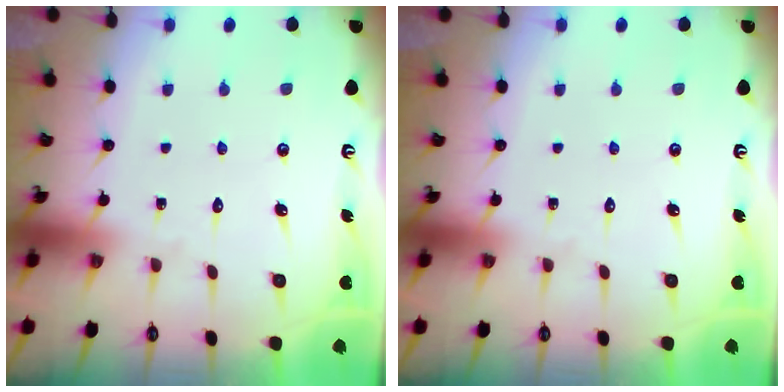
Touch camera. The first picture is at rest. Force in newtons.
{"total": 0.0}